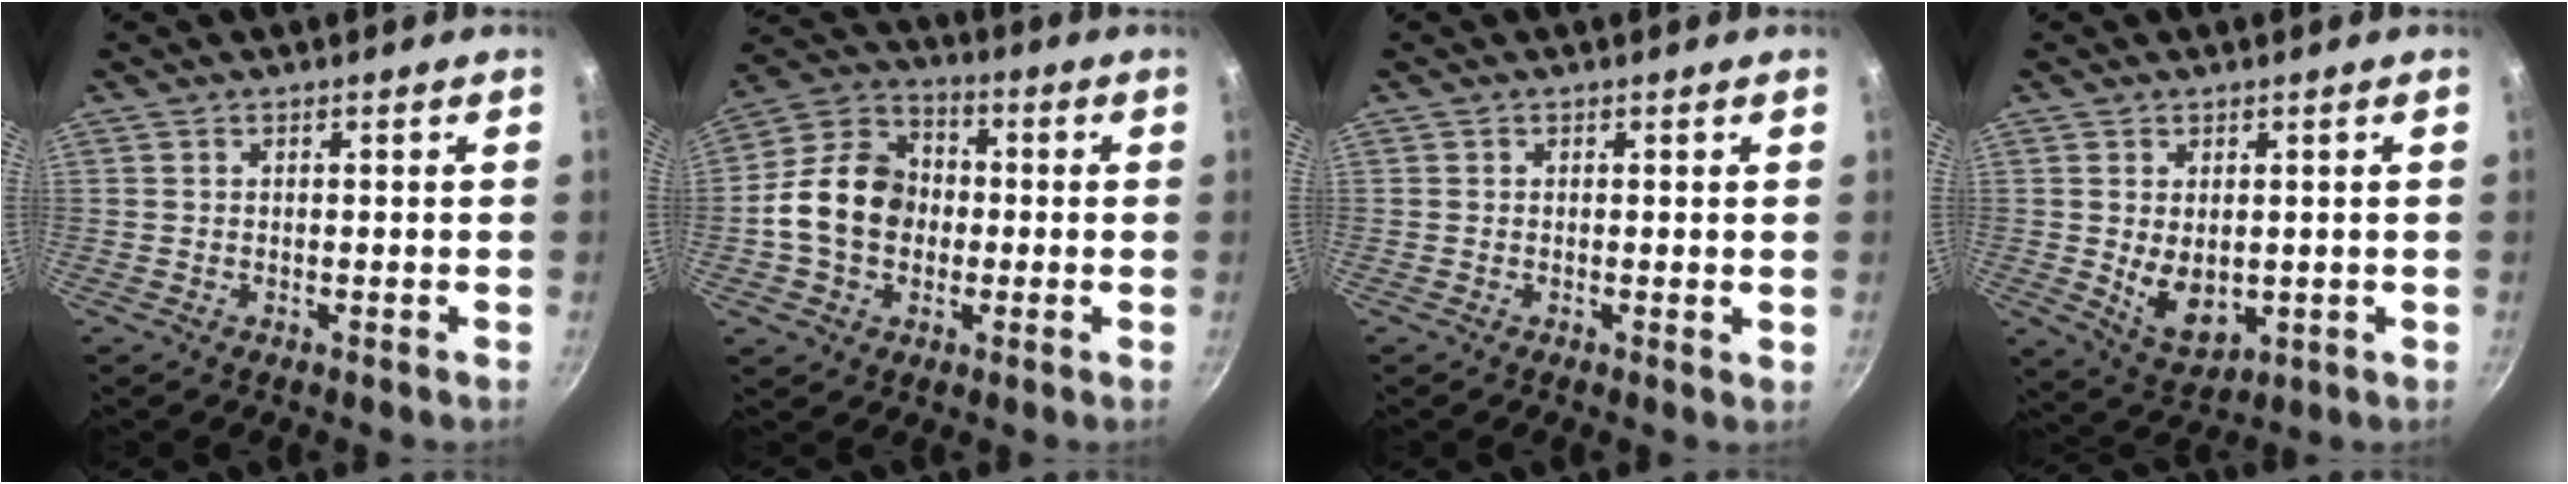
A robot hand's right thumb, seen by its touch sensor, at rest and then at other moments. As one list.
[{"total": 12.6, "force": [-1.1, 10.4, 7.1], "torque": [-0.089, 0.029, -0.038]}, {"total": 0.7, "force": [0.2, 0.4, 0.6], "torque": [-0.009, -0.002, -0.001]}, {"total": 7.6, "force": [0.3, 5.0, 5.8], "torque": [-0.086, -0.020, 0.024]}]